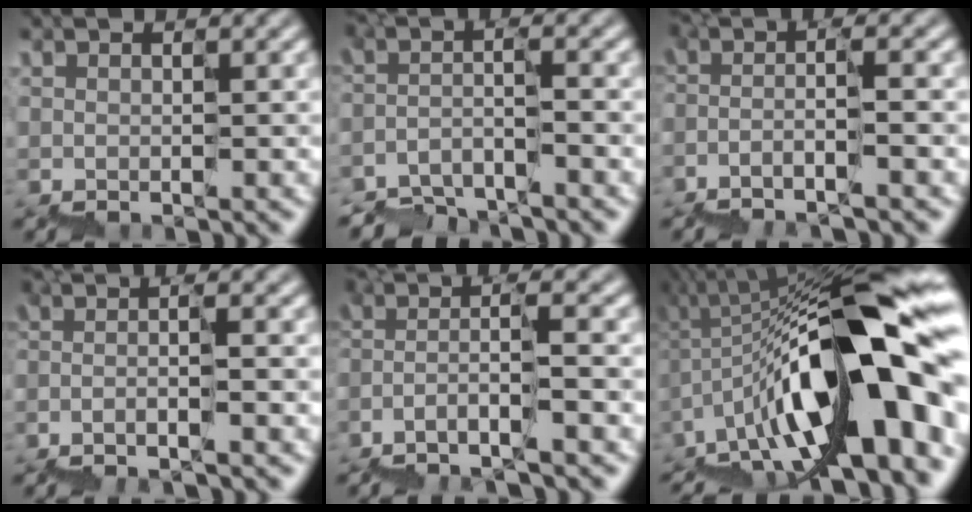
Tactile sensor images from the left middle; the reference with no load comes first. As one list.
[{"total": 3.0, "force": [-3.0, 0.3, 0.5], "torque": [-0.013, 0.008, -0.056]}, {"total": 3.8, "force": [-1.8, 0.6, 3.3], "torque": [-0.046, 0.015, -0.039]}, {"total": 2.6, "force": [-1.2, 0.4, 2.3], "torque": [-0.030, 0.008, -0.030]}, {"total": 4.7, "force": [-2.2, 0.9, 4.0], "torque": [-0.067, 0.019, -0.044]}, {"total": 17.6, "force": [-3.5, 6.1, 16.1], "torque": [-0.249, 0.041, -0.064]}]